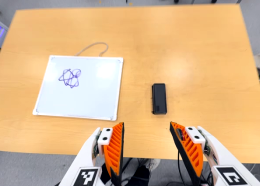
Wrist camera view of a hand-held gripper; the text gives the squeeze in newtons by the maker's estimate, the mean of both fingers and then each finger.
{"total": 0.0}